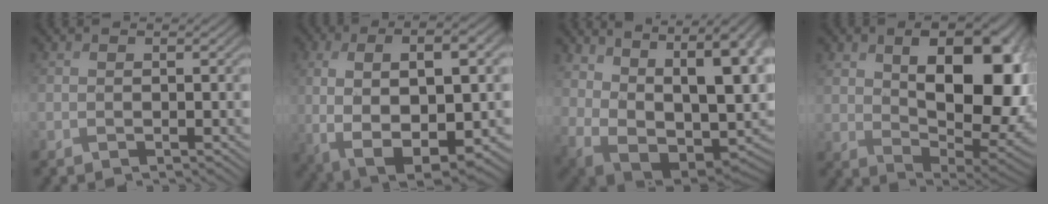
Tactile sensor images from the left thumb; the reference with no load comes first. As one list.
[{"total": 13.3, "force": [-1.0, 6.0, 11.9], "torque": [-0.234, -0.017, -0.001]}, {"total": 18.9, "force": [3.3, 10.8, 15.1], "torque": [-0.234, -0.002, 0.103]}, {"total": 16.0, "force": [3.0, 9.3, 12.7], "torque": [-0.187, -0.020, 0.070]}]